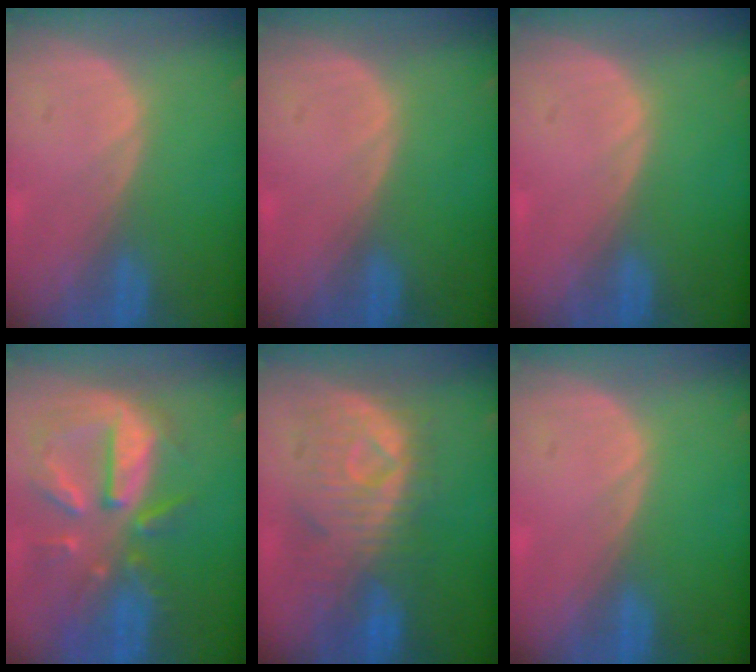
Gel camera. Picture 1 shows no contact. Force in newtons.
{"total": 0.0}
{"total": 0.0}
{"total": 10.9, "press": 9.5, "slide": 5.2}
{"total": 9.6, "press": 9.2, "slide": 3.0}
{"total": 0.0}